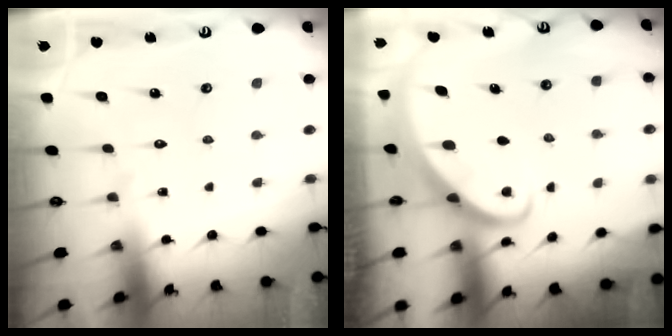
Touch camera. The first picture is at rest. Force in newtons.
{"total": 2.6, "press": 2.6, "slide": 0.3}